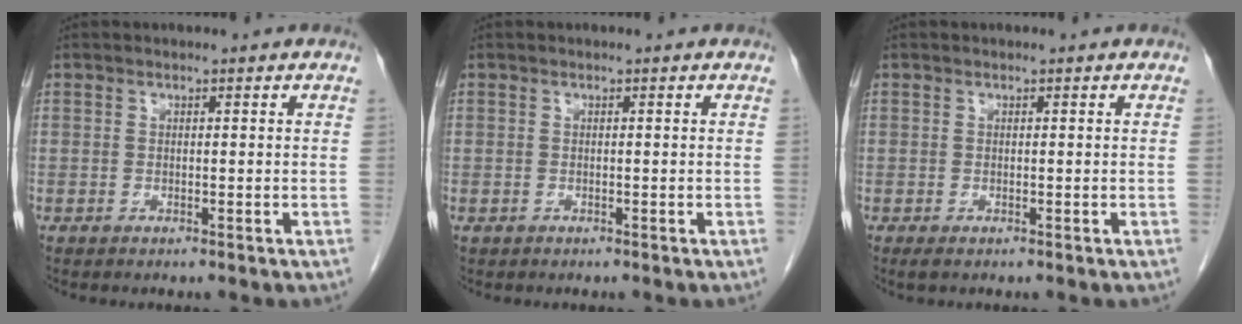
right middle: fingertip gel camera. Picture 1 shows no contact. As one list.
[{"total": 0.0}, {"total": 0.8, "force": [-0.4, 0.3, 0.5], "torque": [-0.007, -0.001, -0.004]}]